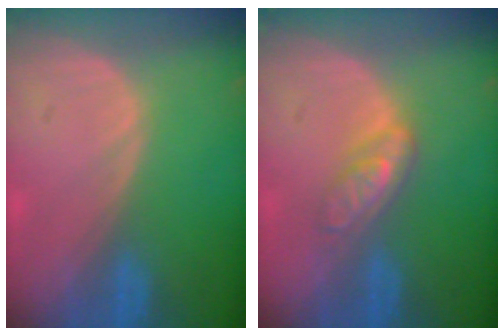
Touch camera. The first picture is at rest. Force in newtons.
{"total": 4.5, "press": 4.0, "slide": 2.0}